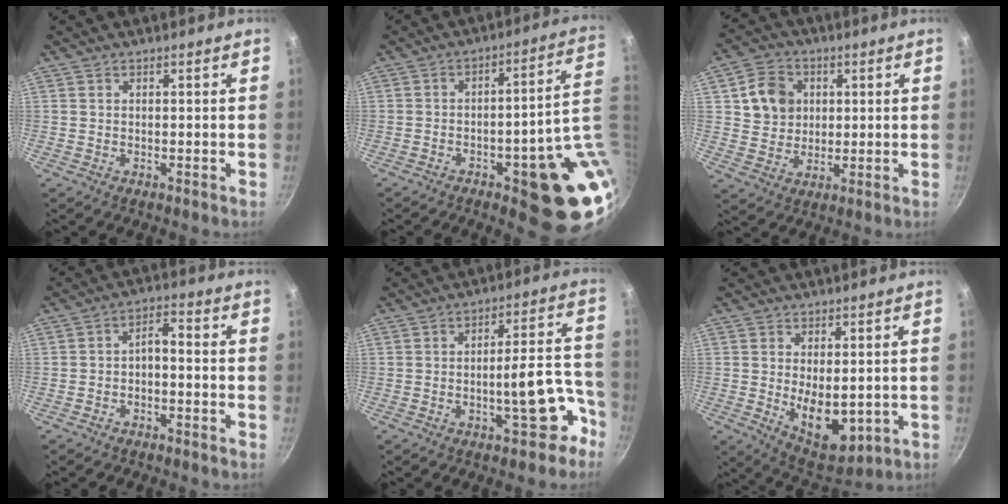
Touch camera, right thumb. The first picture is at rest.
{"total": 17.9, "force": [-2.6, 5.6, 16.8], "torque": [-0.162, 0.015, -0.023]}
{"total": 9.0, "force": [2.3, 7.8, 3.8], "torque": [-0.042, 0.004, 0.040]}
{"total": 3.8, "force": [-1.9, 1.8, 2.7], "torque": [-0.046, 0.037, -0.032]}
{"total": 11.4, "force": [-5.9, 4.2, 8.7], "torque": [-0.063, 0.075, -0.074]}
{"total": 10.1, "force": [-0.6, 5.6, 8.4], "torque": [-0.107, -0.018, 0.016]}